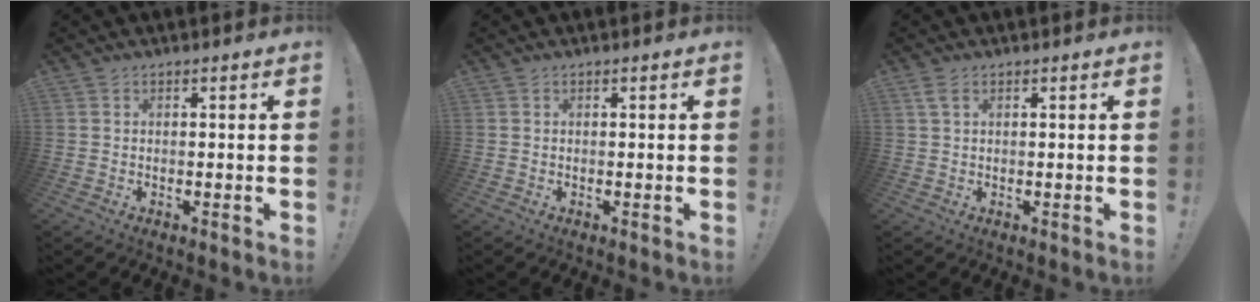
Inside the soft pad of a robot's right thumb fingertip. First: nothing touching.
{"total": 0.0}
{"total": 2.3, "force": [1.0, 1.1, 1.8], "torque": [-0.037, 0.005, 0.020]}